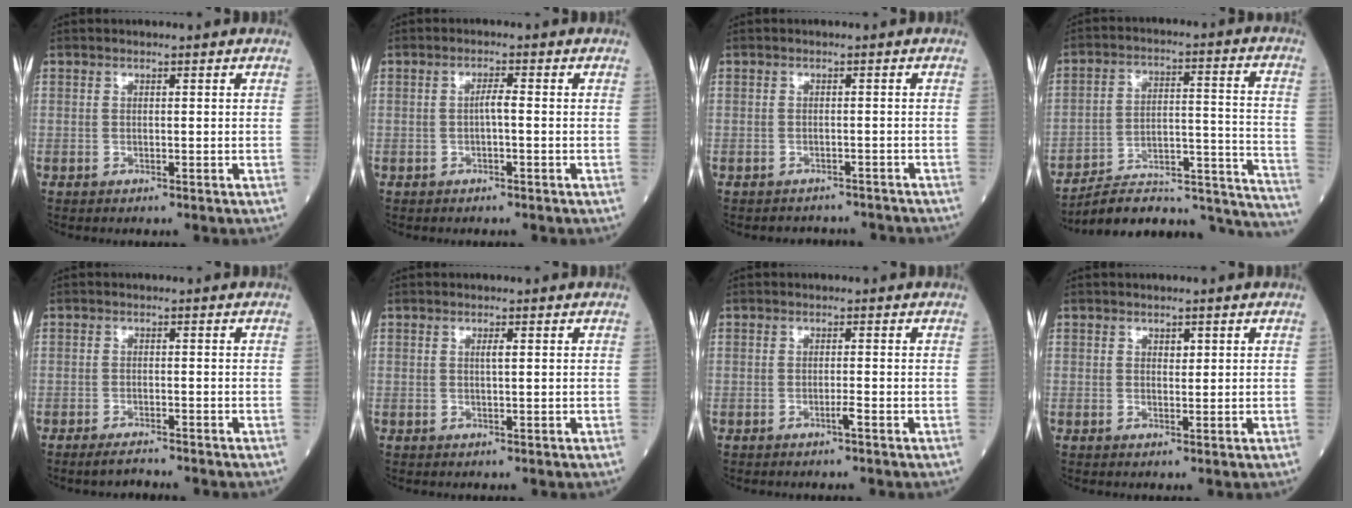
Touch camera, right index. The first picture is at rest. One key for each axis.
{"total": 1.7, "fx": -0.3, "fy": 0.1, "fz": 1.6, "tx": -0.028, "ty": 0.003, "tz": -0.007}
{"total": 5.2, "fx": -5.0, "fy": 1.6, "fz": 0.1, "tx": 0.002, "ty": 0.007, "tz": -0.057}
{"total": 24.1, "fx": -22.7, "fy": 3.2, "fz": 7.4, "tx": -0.036, "ty": 0.042, "tz": -0.318}
{"total": 2.4, "fx": -2.2, "fy": 0.2, "fz": 0.8, "tx": -0.019, "ty": -0.006, "tz": -0.036}
{"total": 0.9, "fx": 0.2, "fy": 0.0, "fz": 0.9, "tx": -0.018, "ty": 0.001, "tz": 0.003}
{"total": 0.9, "fx": -0.6, "fy": -0.2, "fz": 0.7, "tx": -0.012, "ty": 0.000, "tz": -0.011}
{"total": 1.0, "fx": 0.5, "fy": 0.6, "fz": 0.7, "tx": -0.006, "ty": -0.002, "tz": 0.007}